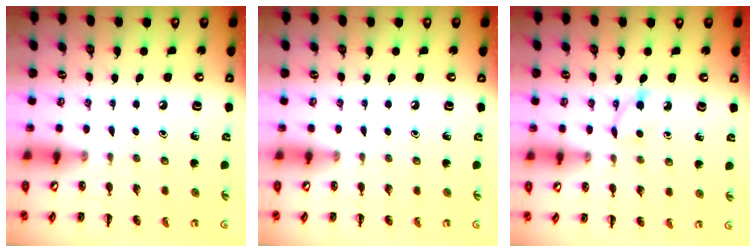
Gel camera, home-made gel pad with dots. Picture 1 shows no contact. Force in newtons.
{"total": 0.0}
{"total": 3.4, "press": 3.3, "slide": 1.0}